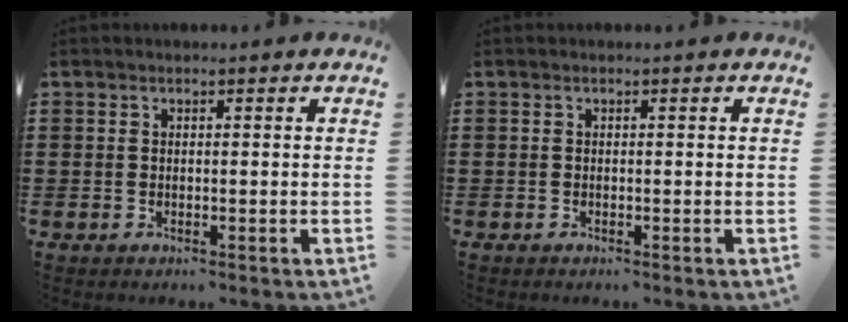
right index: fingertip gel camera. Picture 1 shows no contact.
{"total": 0.0}